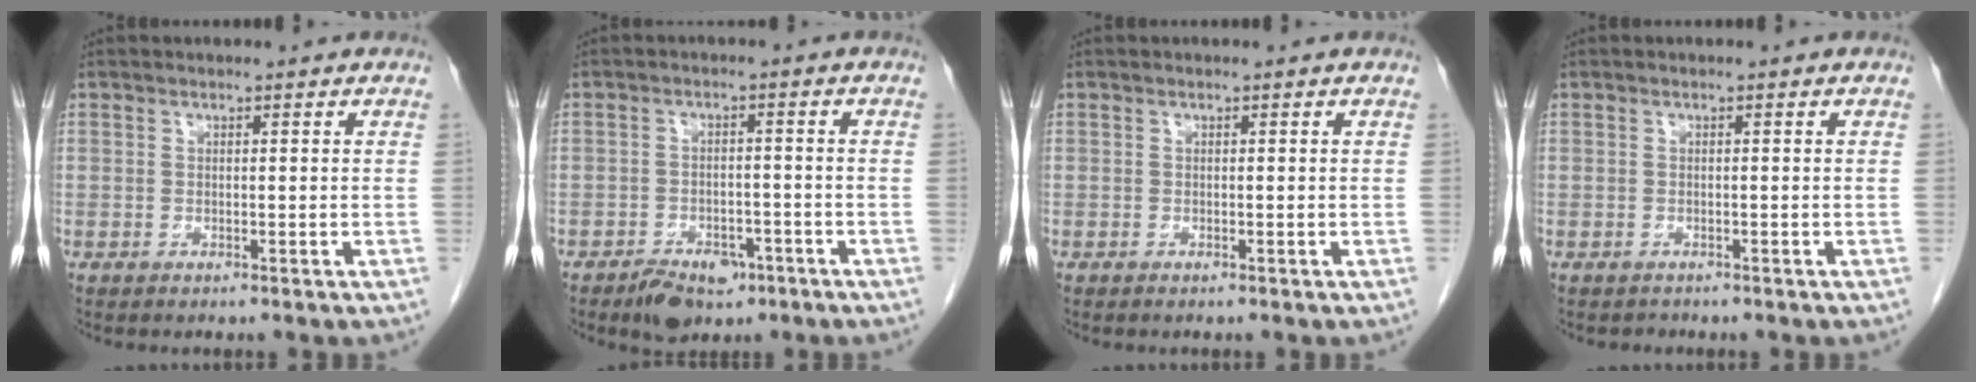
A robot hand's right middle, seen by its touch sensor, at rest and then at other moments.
{"total": 5.9, "force": [-4.1, 3.2, 2.8], "torque": [-0.044, 0.002, -0.059]}
{"total": 0.0}
{"total": 0.6, "force": [-0.5, 0.3, -0.1], "torque": [-0.012, -0.003, -0.011]}